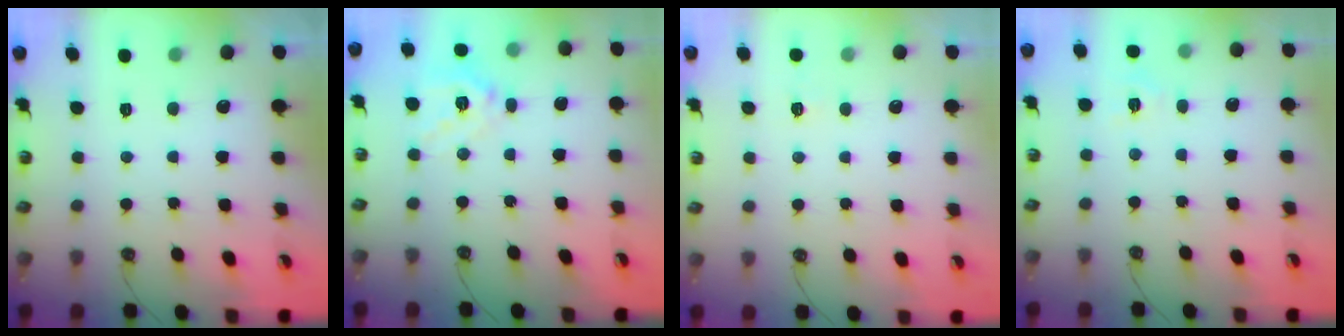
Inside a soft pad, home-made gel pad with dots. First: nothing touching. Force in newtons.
{"total": 14.2, "press": 14.1, "slide": 2.1}
{"total": 2.5, "press": 2.4, "slide": 0.4}
{"total": 3.1, "press": 3.0, "slide": 0.4}